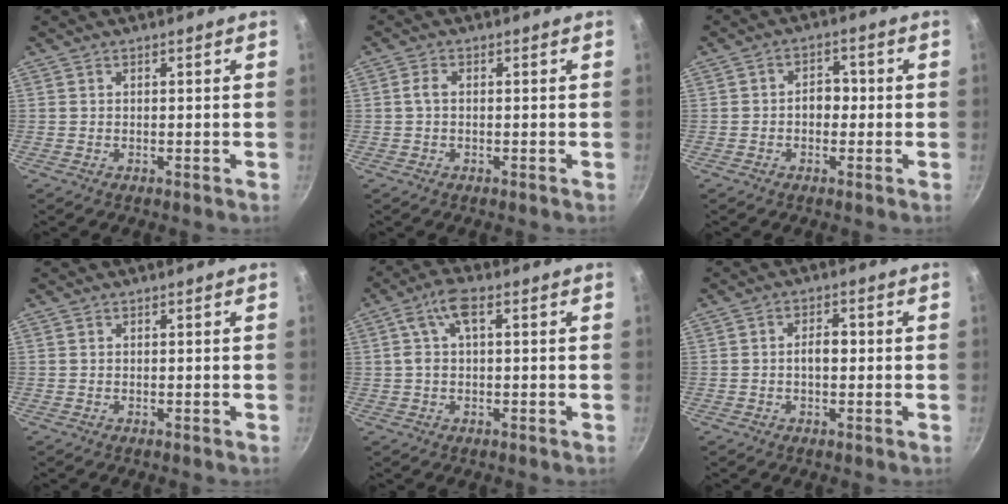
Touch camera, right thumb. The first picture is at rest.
{"total": 1.9, "force": [0.0, 1.2, 1.5], "torque": [-0.034, 0.008, -0.003]}
{"total": 4.0, "force": [-0.5, 3.0, 2.6], "torque": [-0.009, 0.014, -0.013]}
{"total": 0.0}
{"total": 5.6, "force": [1.8, 2.7, 4.6], "torque": [-0.085, 0.013, 0.030]}
{"total": 3.6, "force": [-0.2, 2.2, 2.9], "torque": [-0.031, 0.013, -0.006]}